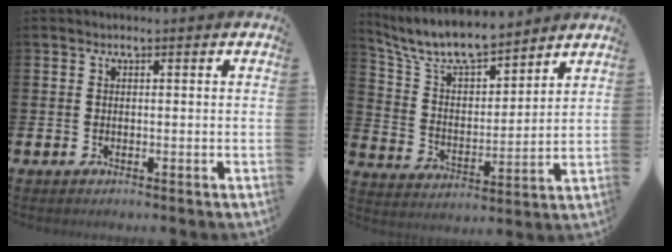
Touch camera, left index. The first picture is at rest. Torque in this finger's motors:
{"motor_torque": [0.46, -0.71, 0.66, 0.21]}